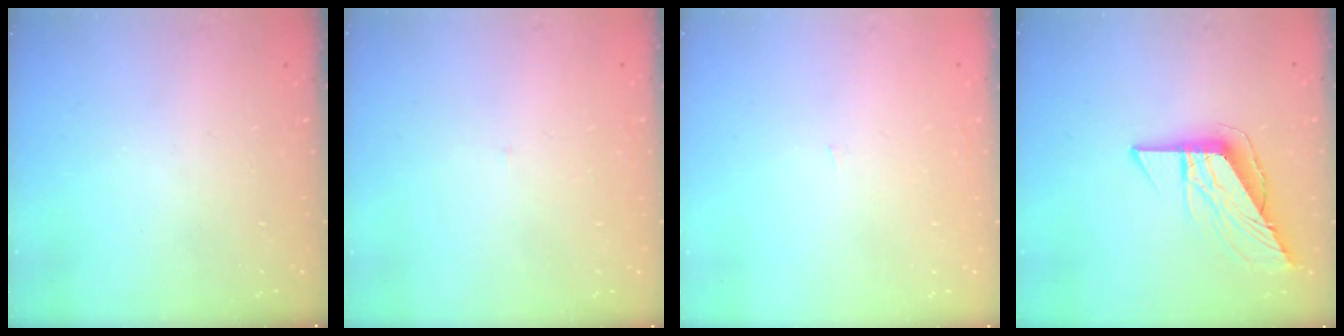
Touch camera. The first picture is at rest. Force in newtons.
{"total": 2.0, "press": 2.0, "slide": 0.1}
{"total": 0.9, "press": 0.9, "slide": 0.0}
{"total": 10.6, "press": 10.5, "slide": 1.1}